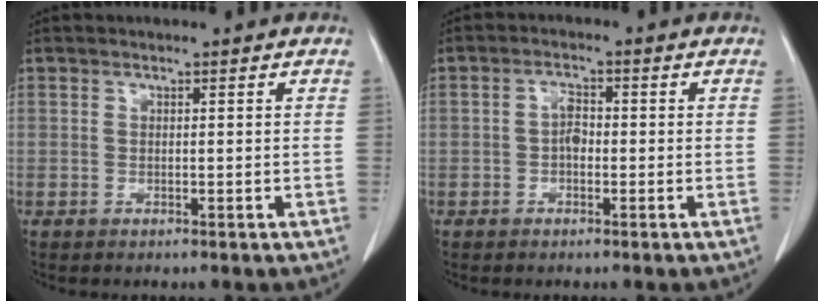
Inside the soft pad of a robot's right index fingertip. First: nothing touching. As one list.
[{"total": 2.4, "force": [-0.5, 1.3, 1.9], "torque": [-0.031, 0.006, -0.011]}]